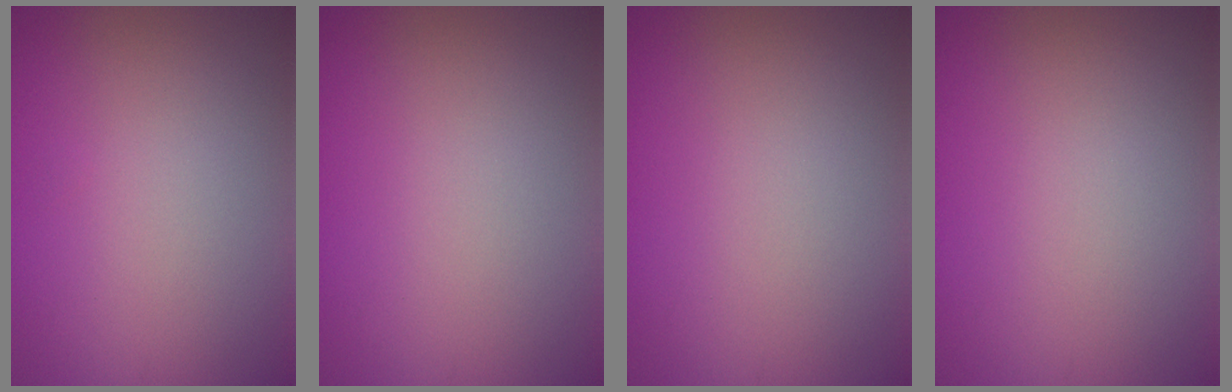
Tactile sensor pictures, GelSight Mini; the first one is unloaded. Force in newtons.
{"total": 0.0}
{"total": 0.0}
{"total": 0.0}